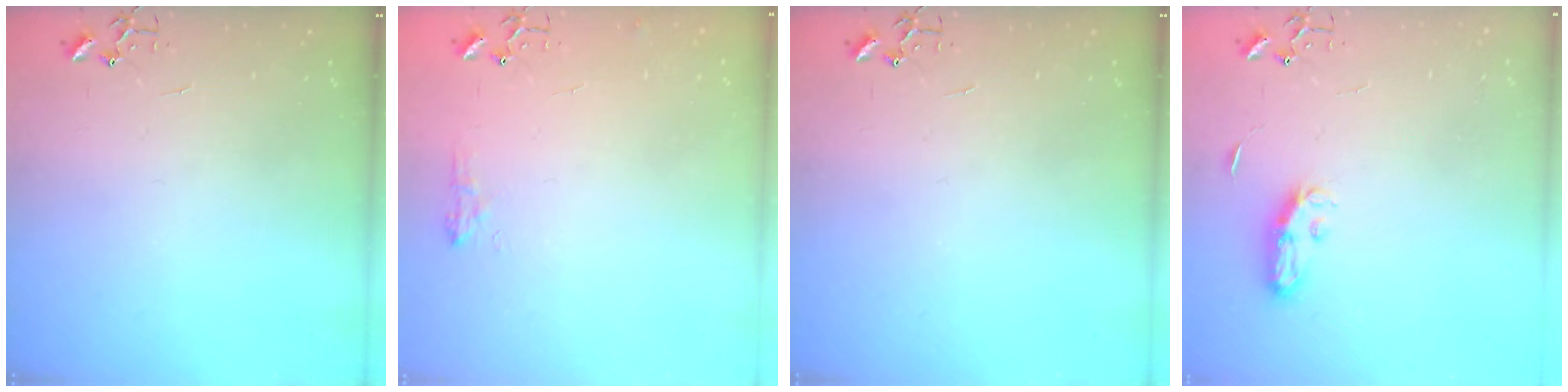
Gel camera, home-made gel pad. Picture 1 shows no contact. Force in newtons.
{"total": 7.3, "press": 7.3, "slide": 0.8}
{"total": 0.0}
{"total": 7.0, "press": 6.9, "slide": 0.5}